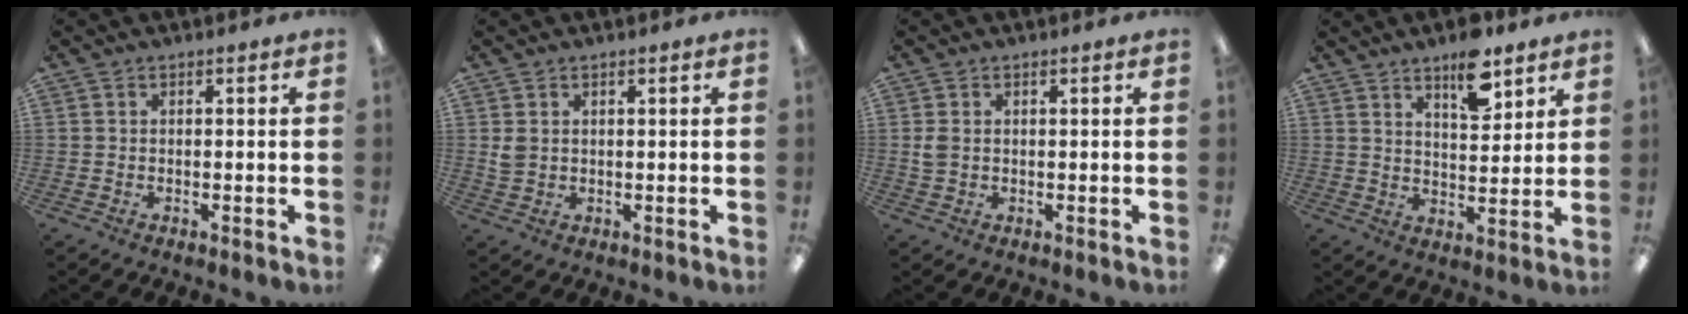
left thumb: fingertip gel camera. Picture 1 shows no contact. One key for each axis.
{"total": 2.5, "fx": 0.9, "fy": 1.7, "fz": 1.5, "tx": -0.033, "ty": 0.003, "tz": 0.016}
{"total": 2.1, "fx": 0.5, "fy": 1.5, "fz": 1.5, "tx": -0.031, "ty": 0.005, "tz": 0.008}
{"total": 10.0, "fx": 7.0, "fy": 3.9, "fz": 6.0, "tx": -0.078, "ty": -0.044, "tz": 0.116}